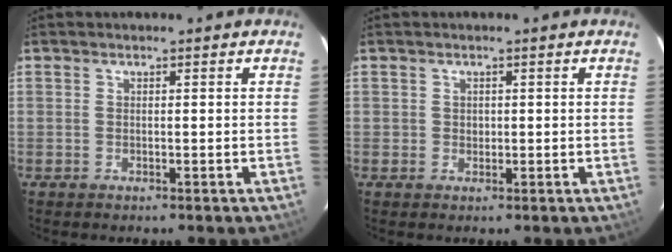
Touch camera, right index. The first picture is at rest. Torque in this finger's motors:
{"motor_torque": [0.08, 0.04, 0.03, 0.02]}